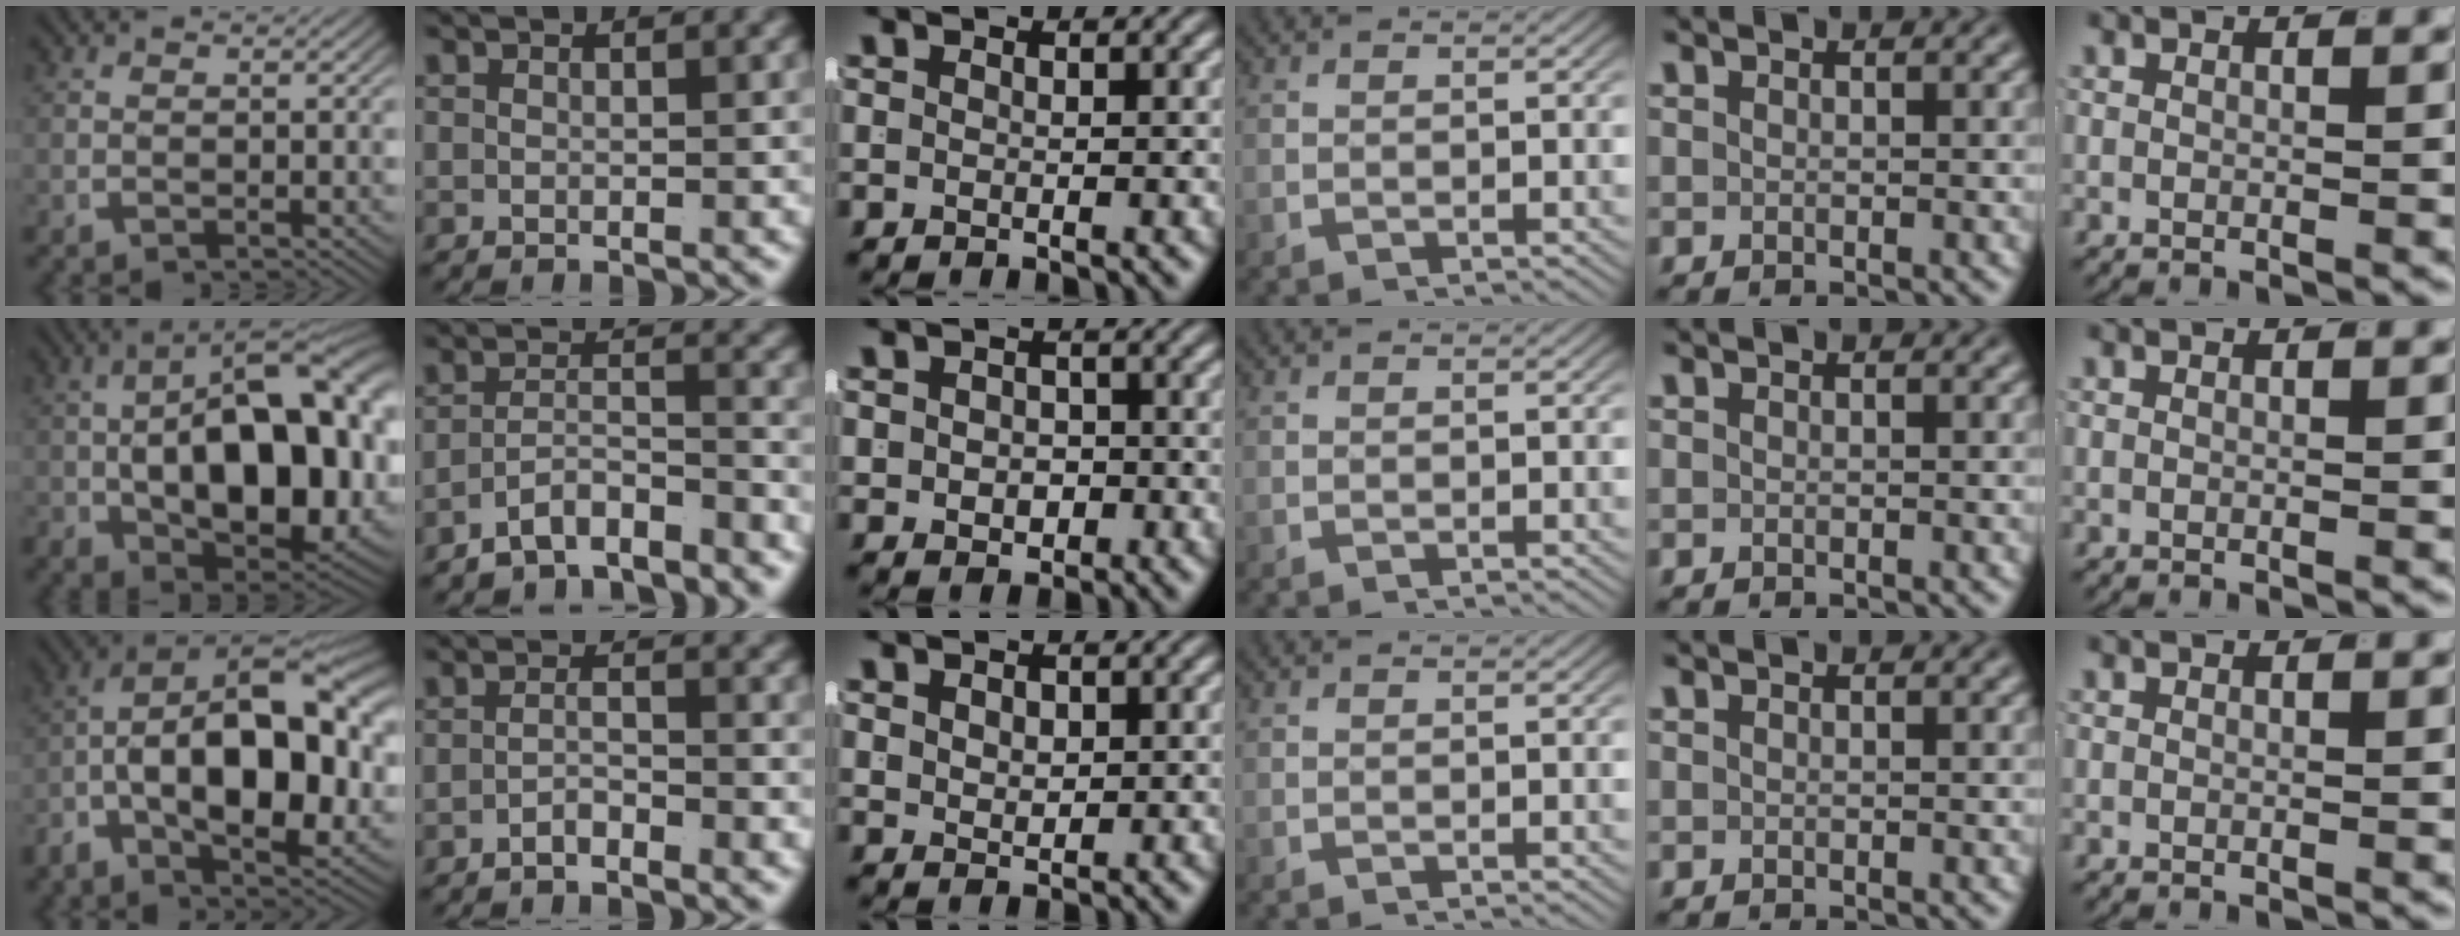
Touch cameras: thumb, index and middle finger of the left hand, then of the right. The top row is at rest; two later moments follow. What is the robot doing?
{"motion": "lift_and_place", "object": "jacket"}